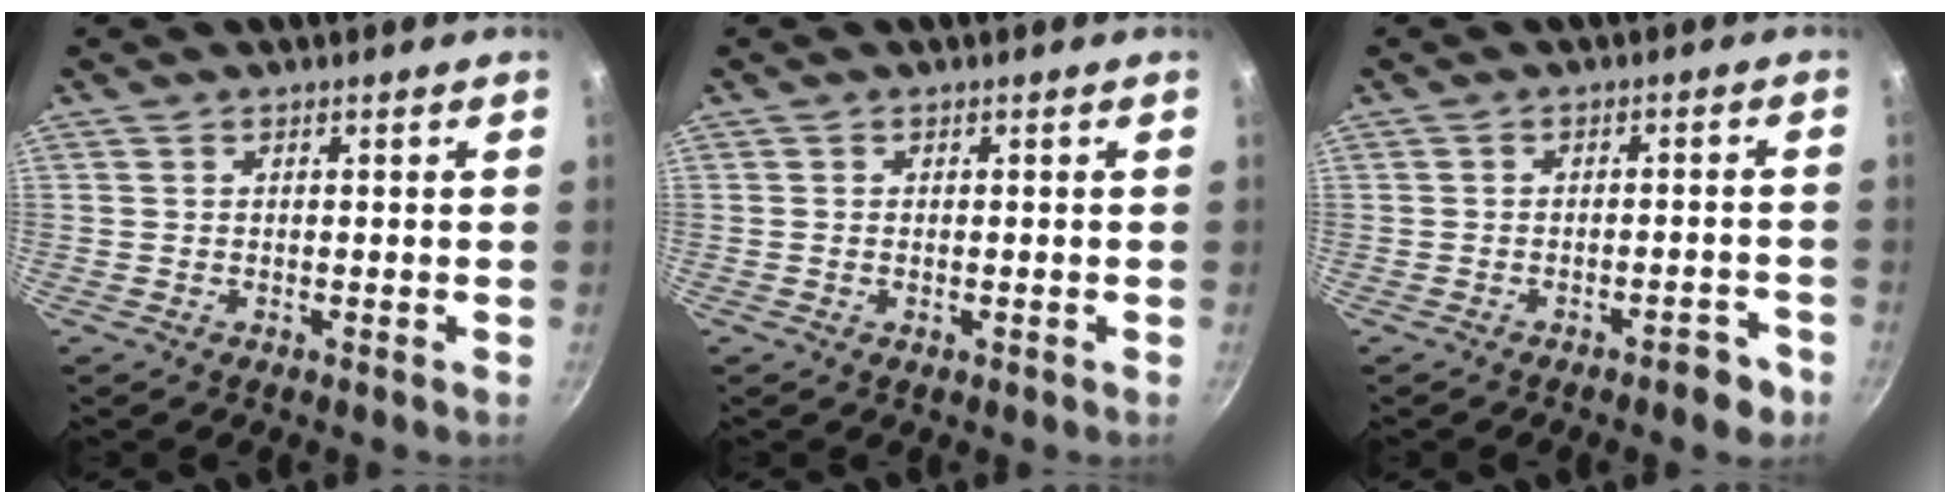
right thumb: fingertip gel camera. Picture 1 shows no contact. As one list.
[{"total": 0.7, "force": [-0.2, 0.3, 0.6], "torque": [-0.016, 0.001, -0.001]}, {"total": 3.9, "force": [-2.7, 1.4, 2.4], "torque": [-0.024, 0.025, -0.034]}]